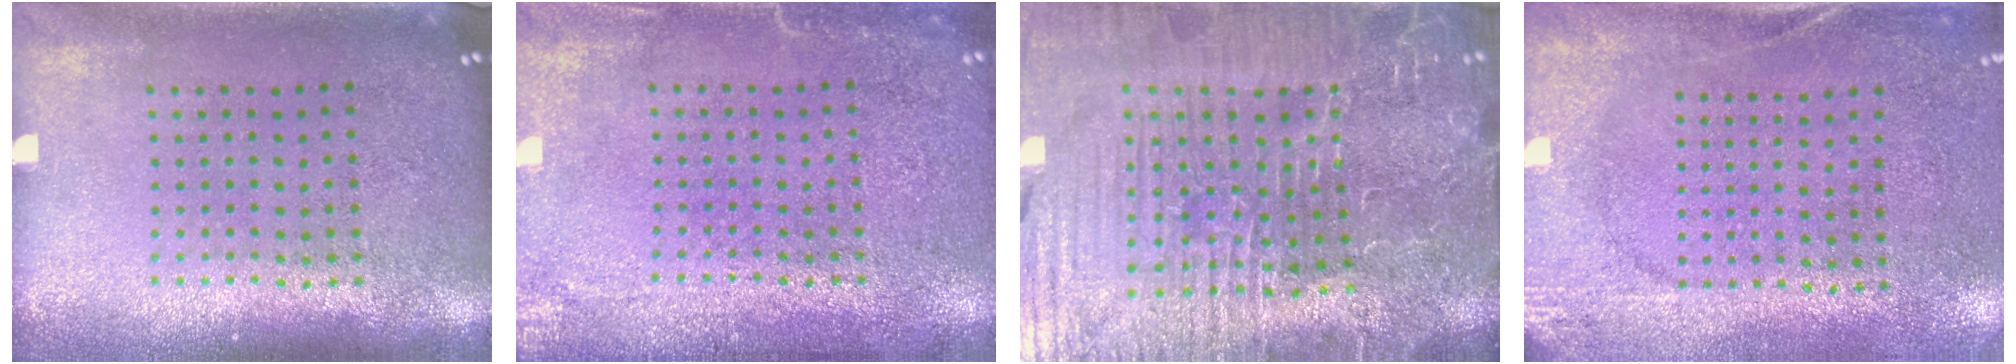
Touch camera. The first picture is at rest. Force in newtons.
{"total": 2.8, "press": 2.8, "slide": 0.3}
{"total": 5.9, "press": 5.6, "slide": 1.9}
{"total": 2.7, "press": 2.1, "slide": 1.6}